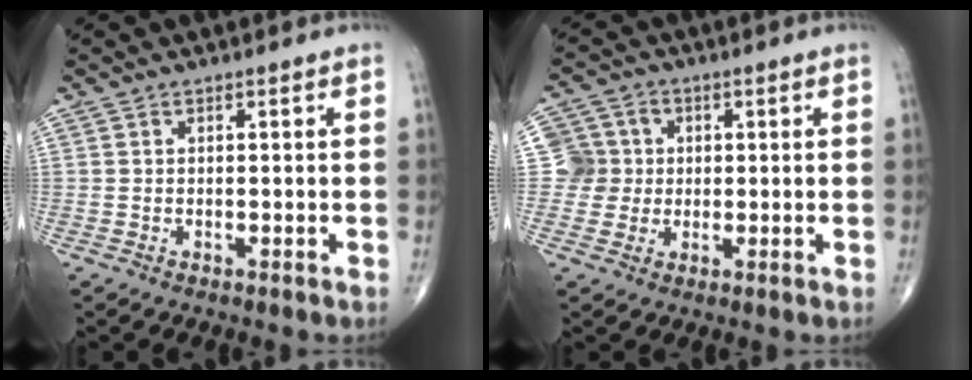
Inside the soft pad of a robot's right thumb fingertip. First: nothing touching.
{"total": 6.1, "force": [0.4, 6.1, 0.3], "torque": [0.029, 0.010, 0.000]}